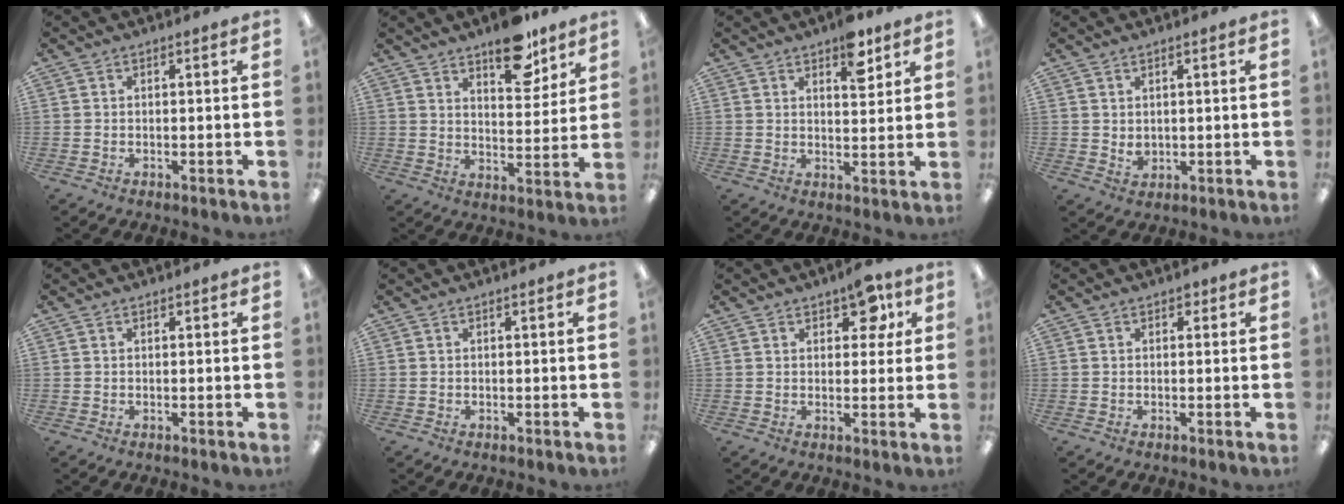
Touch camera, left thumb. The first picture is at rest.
{"total": 11.1, "force": [8.6, 4.5, 5.3], "torque": [-0.057, -0.054, 0.149]}
{"total": 7.9, "force": [5.2, 3.5, 4.8], "torque": [-0.042, -0.031, 0.082]}
{"total": 2.2, "force": [1.1, 1.5, 1.2], "torque": [-0.016, -0.003, 0.018]}
{"total": 0.0}
{"total": 0.0}
{"total": 6.8, "force": [3.6, 3.9, 4.3], "torque": [-0.044, -0.006, 0.058]}
{"total": 1.1, "force": [0.5, 0.8, 0.5], "torque": [-0.002, 0.001, 0.007]}